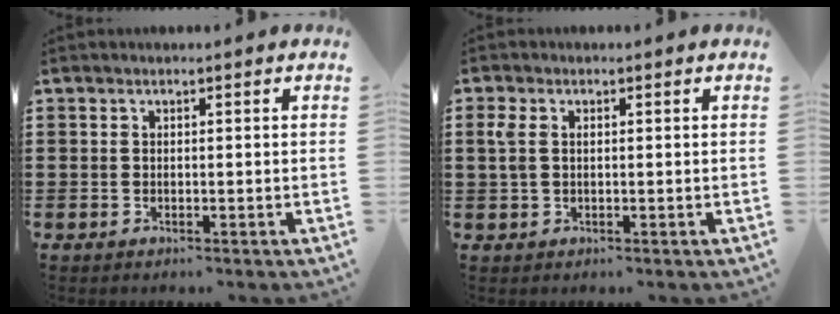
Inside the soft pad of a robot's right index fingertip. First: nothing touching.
{"total": 2.3, "force": [0.4, 1.4, 1.7], "torque": [-0.039, 0.007, 0.006]}